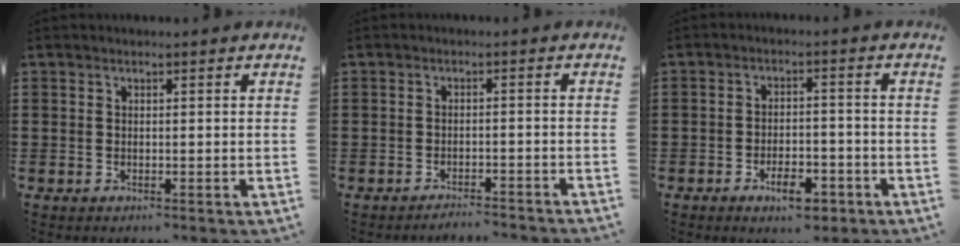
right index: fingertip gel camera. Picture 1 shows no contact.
{"total": 2.2, "force": [-2.2, -0.1, 0.1], "torque": [-0.005, 0.001, -0.047]}
{"total": 5.6, "force": [-3.4, 2.3, 3.8], "torque": [-0.072, 0.008, -0.064]}